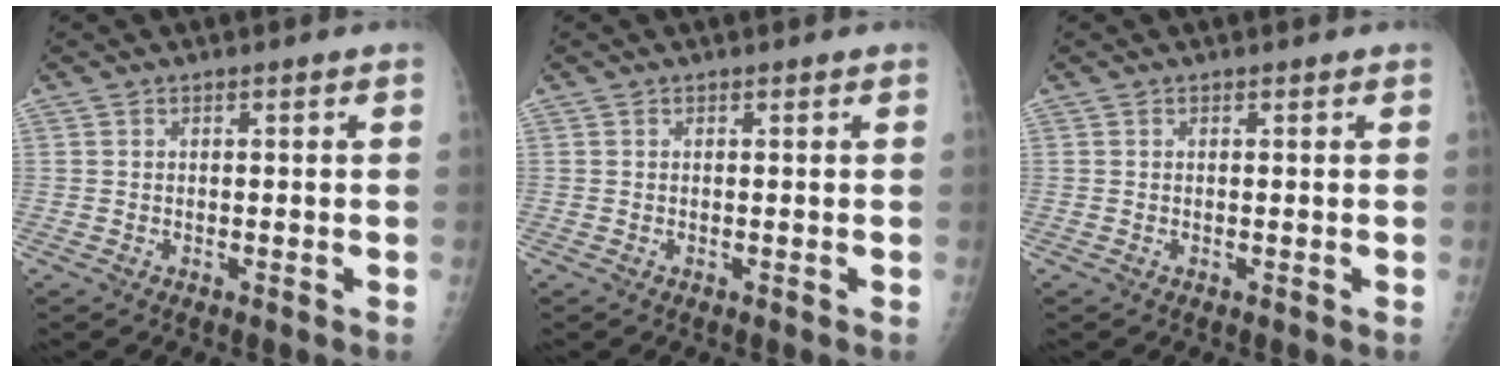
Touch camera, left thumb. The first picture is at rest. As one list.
[{"total": 0.0}, {"total": 0.0}]